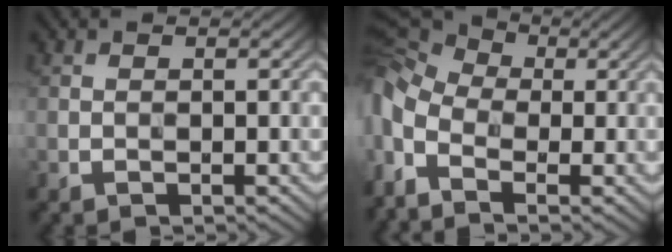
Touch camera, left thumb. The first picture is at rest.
{"total": 11.1, "force": [-2.9, 6.7, 8.4], "torque": [-0.233, -0.019, -0.052]}